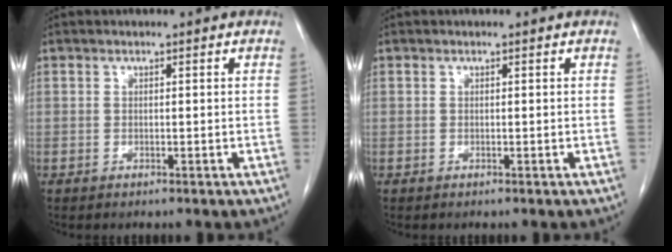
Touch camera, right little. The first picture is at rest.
{"total": 0.0}